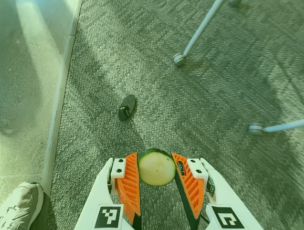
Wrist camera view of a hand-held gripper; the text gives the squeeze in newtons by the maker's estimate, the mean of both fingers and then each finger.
{"total": 8.2, "left": 7.7, "right": 8.8}